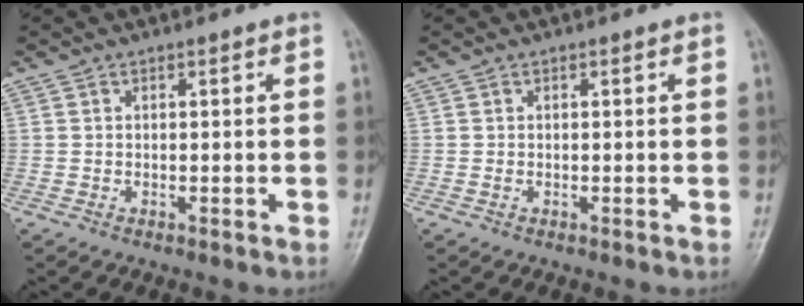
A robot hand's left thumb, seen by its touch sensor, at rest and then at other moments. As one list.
[{"total": 0.6, "force": [0.1, 0.3, 0.5], "torque": [-0.010, 0.001, 0.004]}]